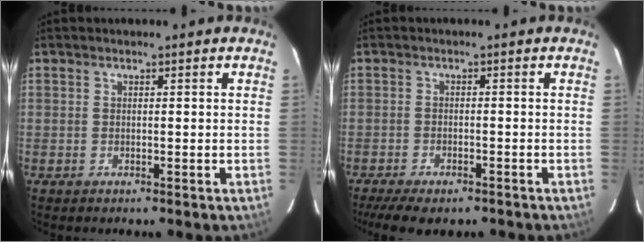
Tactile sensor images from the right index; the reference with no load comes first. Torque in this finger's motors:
{"motor_torque": [0.64, -1.28, 0.19, 0.09]}